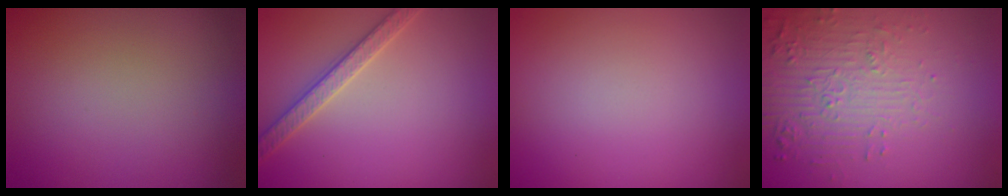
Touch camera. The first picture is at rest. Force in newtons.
{"total": 2.7, "press": 2.7, "slide": 0.3}
{"total": 0.0}
{"total": 5.6, "press": 3.8, "slide": 4.2}